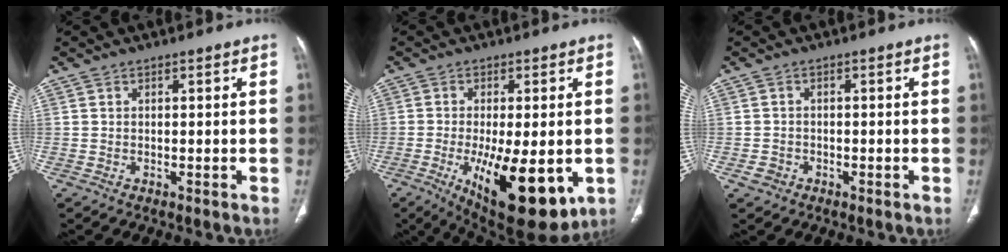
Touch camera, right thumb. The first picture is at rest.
{"total": 17.3, "force": [-4.9, 6.6, 15.2], "torque": [-0.218, -0.022, -0.054]}
{"total": 2.0, "force": [-0.9, 1.7, 0.6], "torque": [-0.008, 0.009, -0.015]}